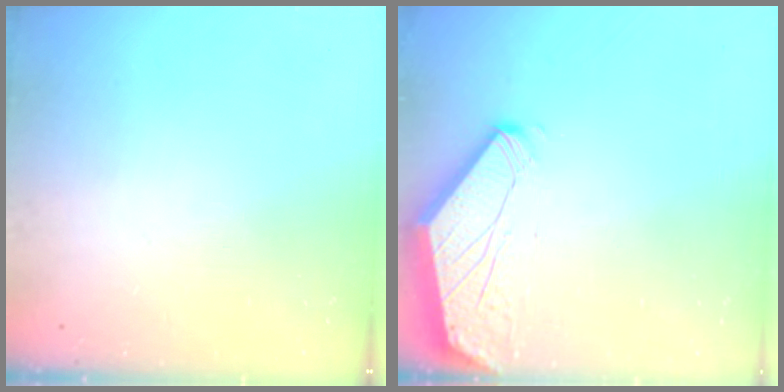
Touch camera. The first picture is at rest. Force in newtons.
{"total": 0.0}